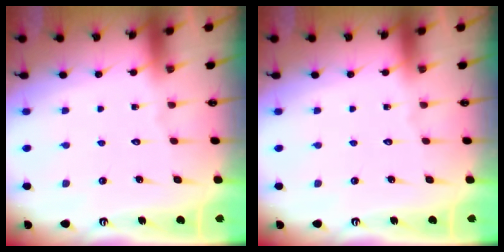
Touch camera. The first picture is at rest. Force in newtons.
{"total": 0.0}